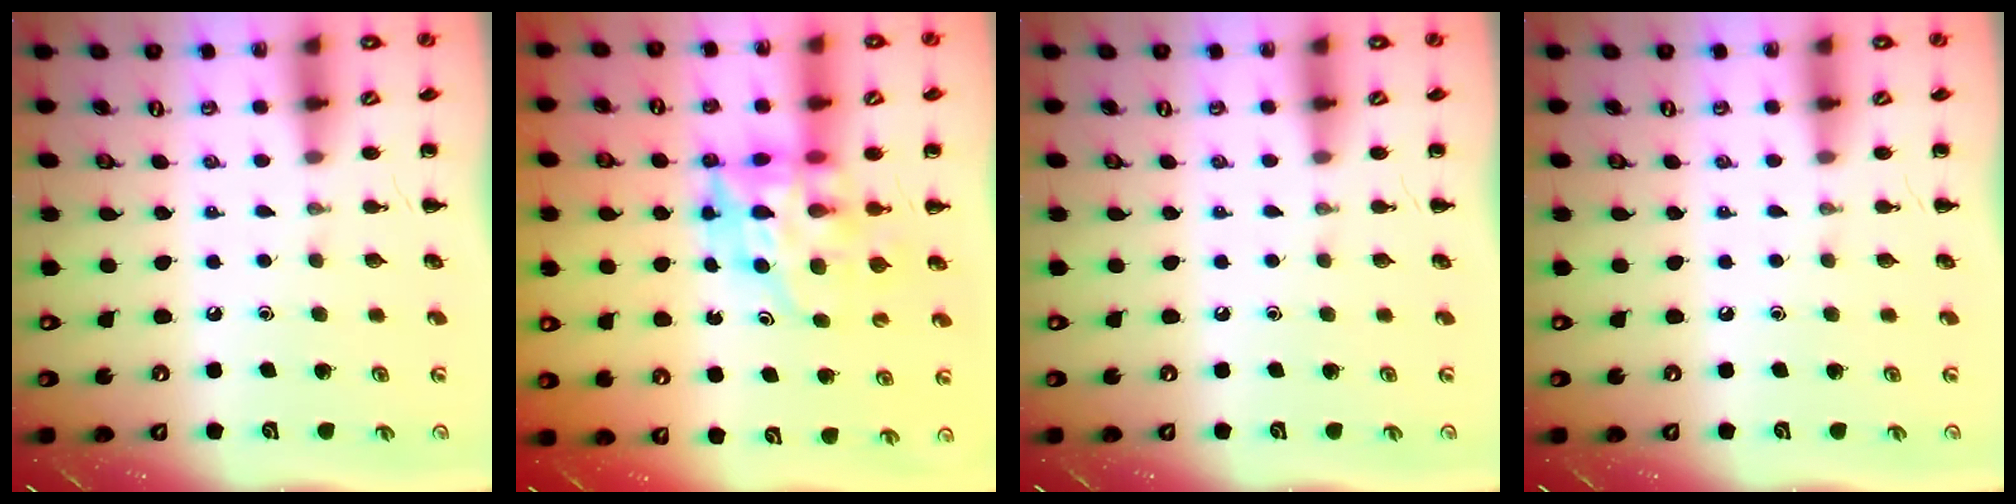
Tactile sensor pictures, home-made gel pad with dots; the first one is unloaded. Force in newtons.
{"total": 10.4, "press": 10.0, "slide": 3.1}
{"total": 0.0}
{"total": 0.0}